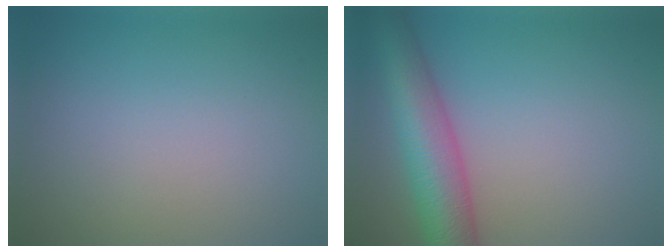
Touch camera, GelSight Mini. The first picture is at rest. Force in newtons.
{"total": 7.9, "press": 7.9, "slide": 0.3}